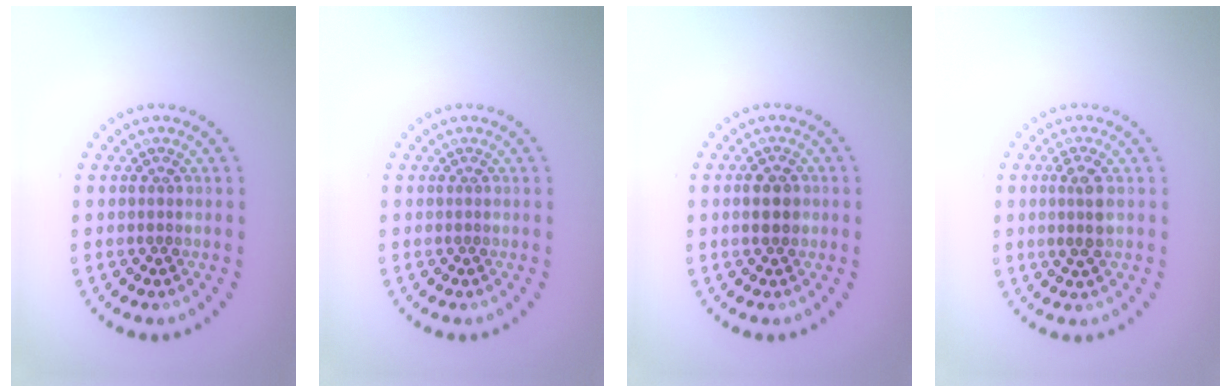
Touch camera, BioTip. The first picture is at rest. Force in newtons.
{"total": 0.0}
{"total": 1.8, "press": 1.8, "slide": 0.1}
{"total": 1.9, "press": 1.8, "slide": 0.7}